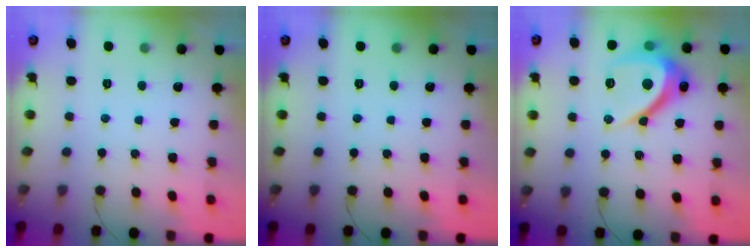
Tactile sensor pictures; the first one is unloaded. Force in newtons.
{"total": 0.0}
{"total": 14.4, "press": 14.4, "slide": 0.5}